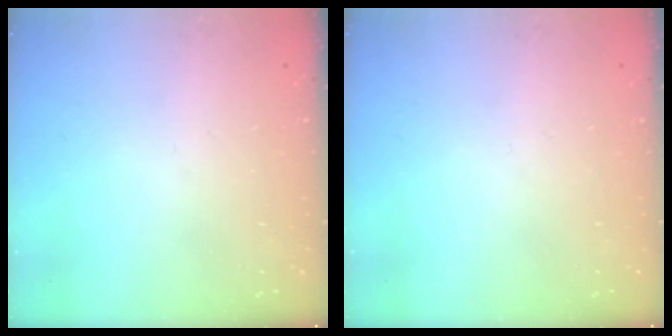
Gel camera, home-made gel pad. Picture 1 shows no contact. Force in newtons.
{"total": 0.0}